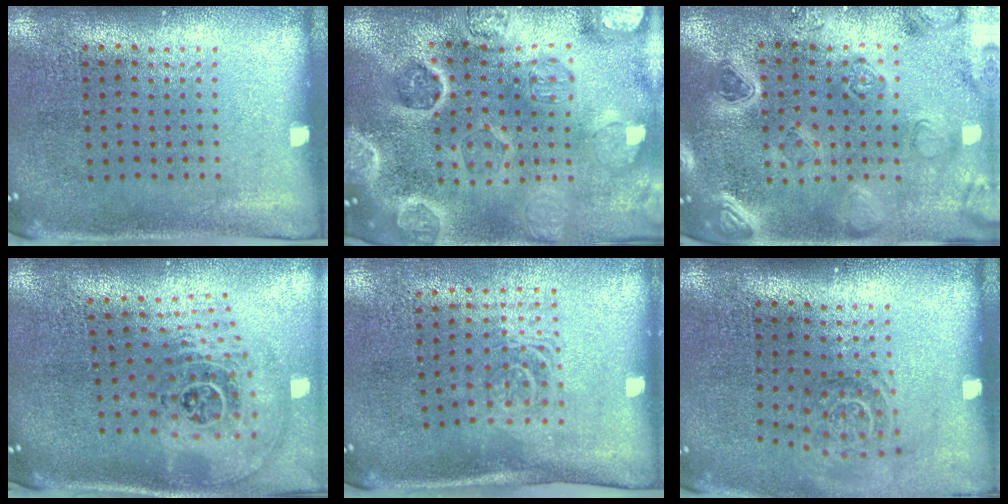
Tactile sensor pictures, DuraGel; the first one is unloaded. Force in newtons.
{"total": 4.5, "press": 4.1, "slide": 1.9}
{"total": 2.4, "press": 2.4, "slide": 0.2}
{"total": 2.8, "press": 1.8, "slide": 2.1}
{"total": 1.6, "press": 1.2, "slide": 1.0}
{"total": 1.6, "press": 1.1, "slide": 1.1}